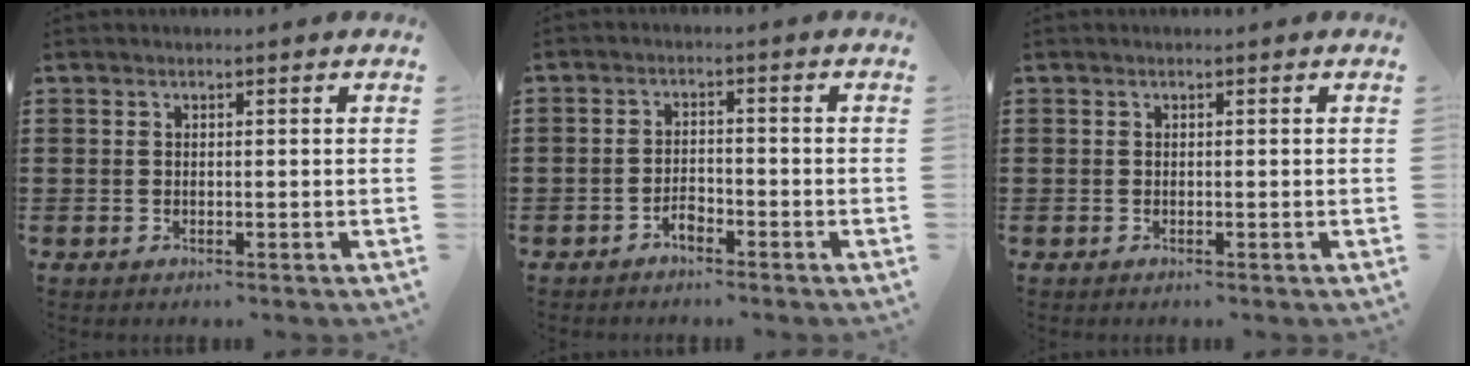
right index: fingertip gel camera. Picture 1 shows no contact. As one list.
[{"total": 2.3, "force": [-1.8, 1.1, 0.9], "torque": [-0.022, 0.004, -0.038]}, {"total": 0.0}]